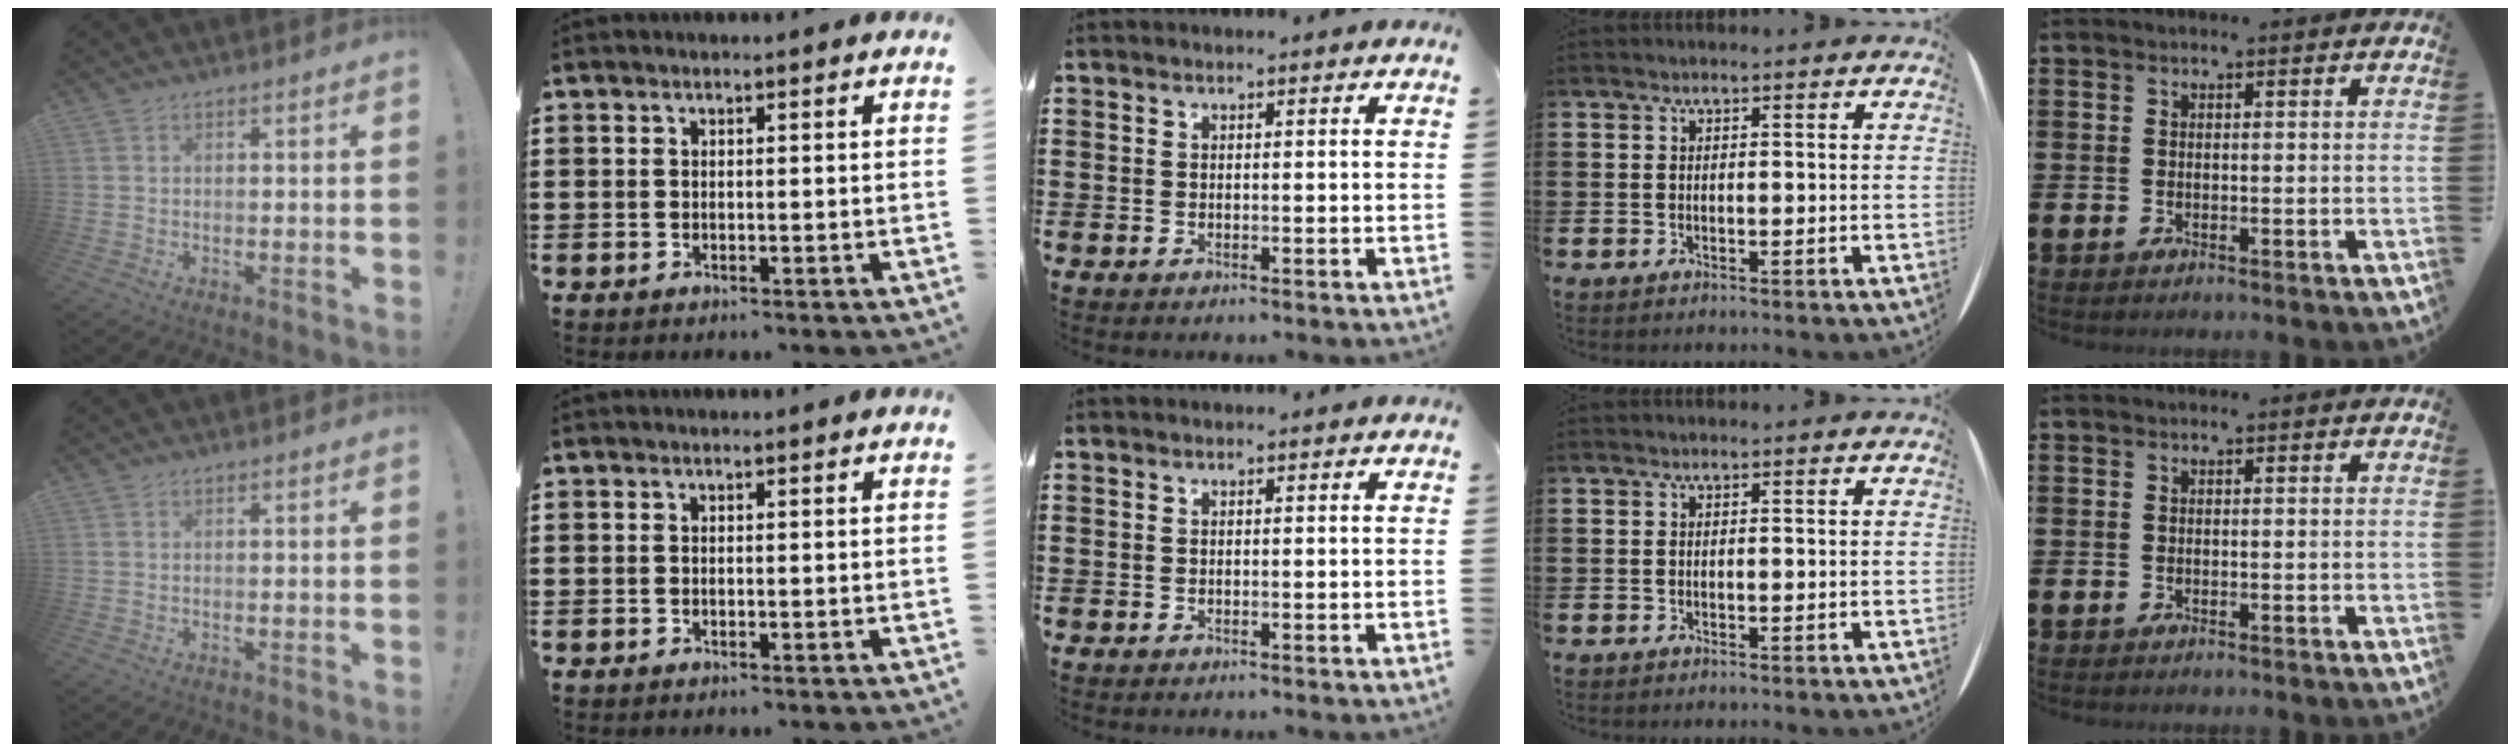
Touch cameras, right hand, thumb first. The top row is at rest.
{}